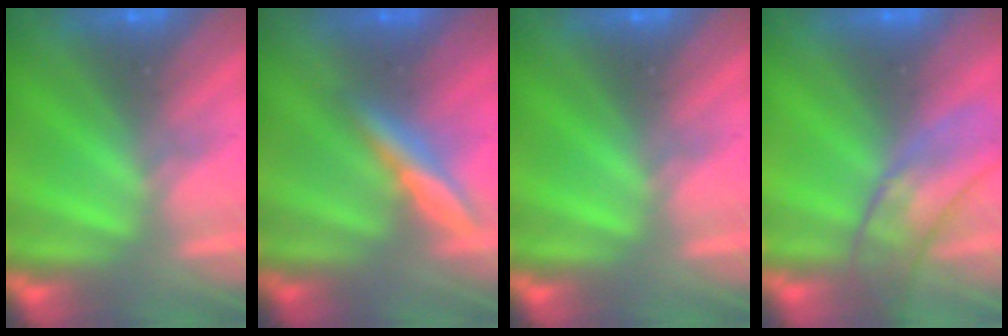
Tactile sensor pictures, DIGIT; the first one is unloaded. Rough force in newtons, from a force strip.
{"total": 2.4}
{"total": 0.0}
{"total": 3.5}